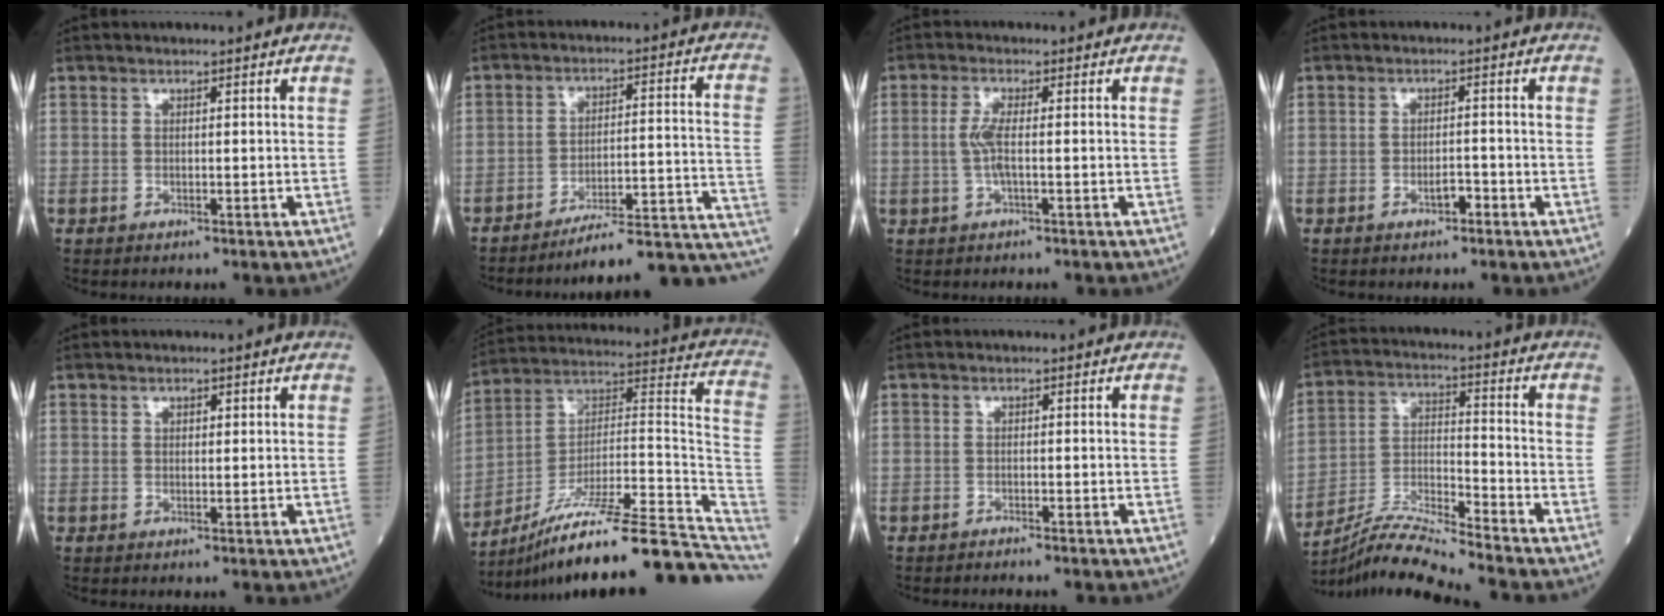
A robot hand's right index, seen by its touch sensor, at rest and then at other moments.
{"total": 16.0, "force": [-14.4, 0.3, 7.0], "torque": [-0.041, 0.040, -0.196]}
{"total": 3.3, "force": [-0.2, 0.4, 3.2], "torque": [-0.076, -0.003, -0.008]}
{"total": 1.9, "force": [-1.1, 0.7, 1.3], "torque": [-0.020, 0.003, -0.019]}
{"total": 0.9, "force": [0.5, 0.5, 0.5], "torque": [-0.005, -0.003, 0.007]}
{"total": 26.9, "force": [-20.9, 3.4, 16.6], "torque": [-0.169, 0.034, -0.324]}
{"total": 1.8, "force": [-1.6, 0.0, 0.8], "torque": [-0.012, 0.000, -0.019]}
{"total": 10.1, "force": [-9.5, -1.8, 3.0], "torque": [-0.064, -0.001, -0.177]}